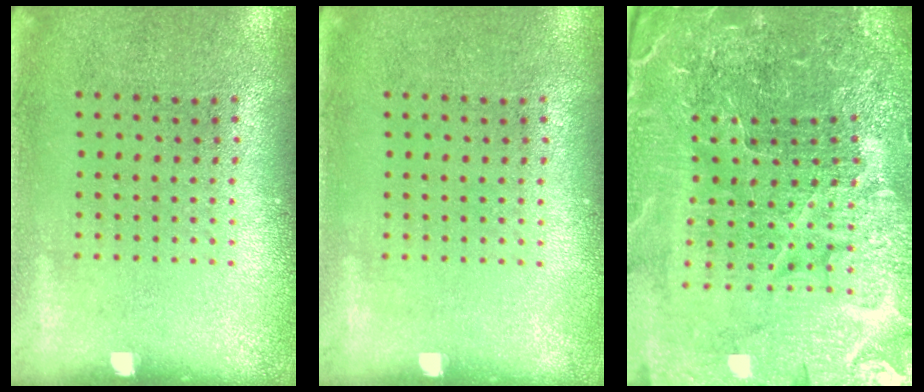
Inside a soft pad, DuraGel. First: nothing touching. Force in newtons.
{"total": 0.0}
{"total": 6.7, "press": 5.9, "slide": 3.1}